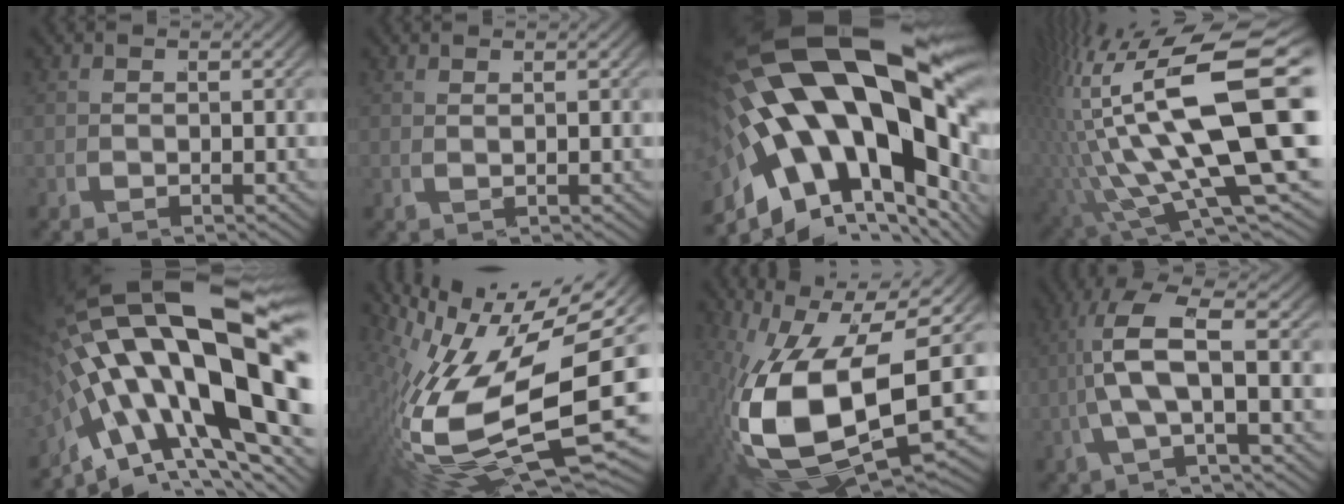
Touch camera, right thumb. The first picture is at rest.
{"total": 1.5, "force": [0.9, -1.1, -0.3], "torque": [0.015, 0.013, 0.010]}
{"total": 22.0, "force": [-0.2, 12.3, 18.3], "torque": [-0.348, -0.041, 0.008]}
{"total": 19.9, "force": [1.1, 10.1, 17.1], "torque": [-0.325, -0.042, 0.032]}
{"total": 18.7, "force": [0.4, 9.6, 16.0], "torque": [-0.293, -0.027, 0.007]}
{"total": 17.2, "force": [-2.1, 8.3, 14.9], "torque": [-0.287, -0.045, -0.004]}
{"total": 18.6, "force": [-1.9, 11.3, 14.7], "torque": [-0.313, -0.062, -0.005]}
{"total": 6.9, "force": [0.4, 1.7, 6.7], "torque": [-0.142, 0.011, -0.007]}